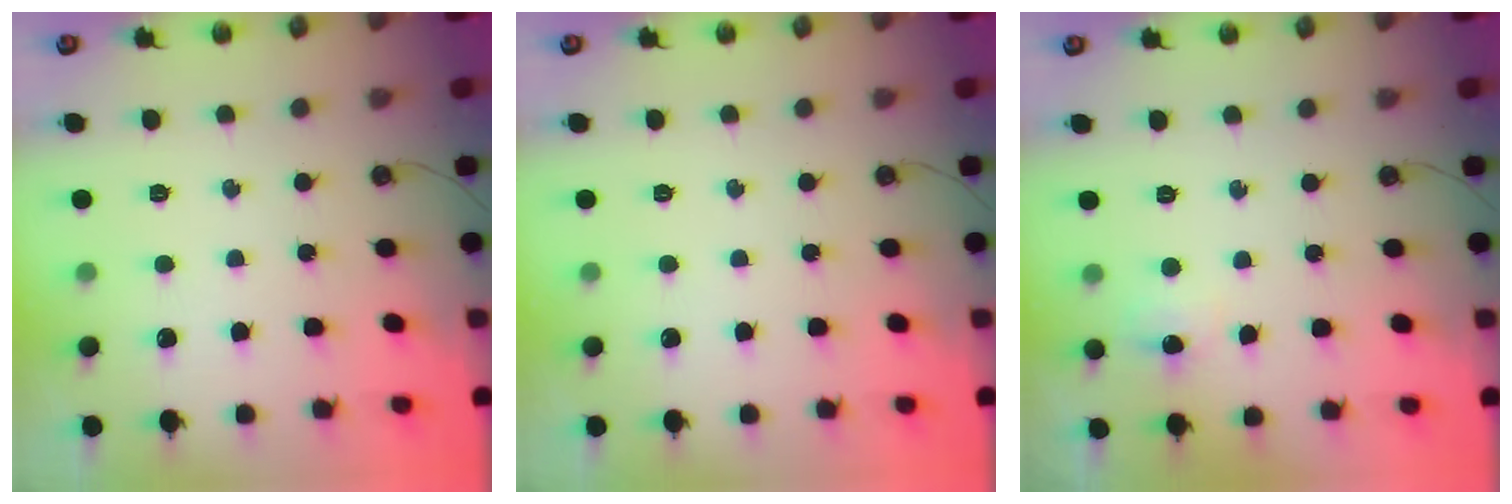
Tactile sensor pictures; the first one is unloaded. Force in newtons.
{"total": 0.0}
{"total": 5.8, "press": 5.7, "slide": 0.6}